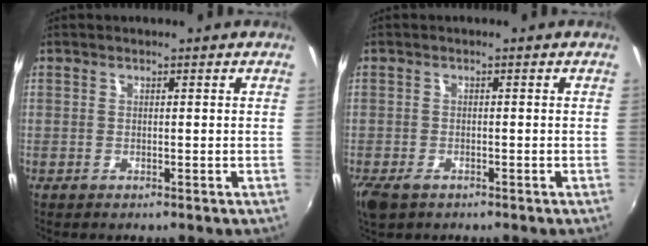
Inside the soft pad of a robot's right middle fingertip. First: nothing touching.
{"total": 3.9, "force": [-2.6, 1.9, 2.3], "torque": [-0.055, -0.016, -0.047]}